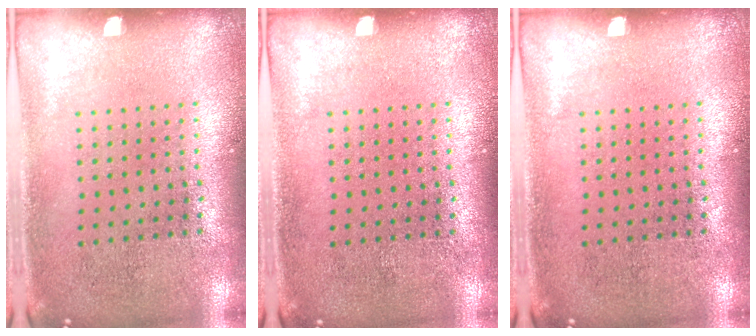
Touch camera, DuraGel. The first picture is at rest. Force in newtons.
{"total": 0.0}
{"total": 0.0}